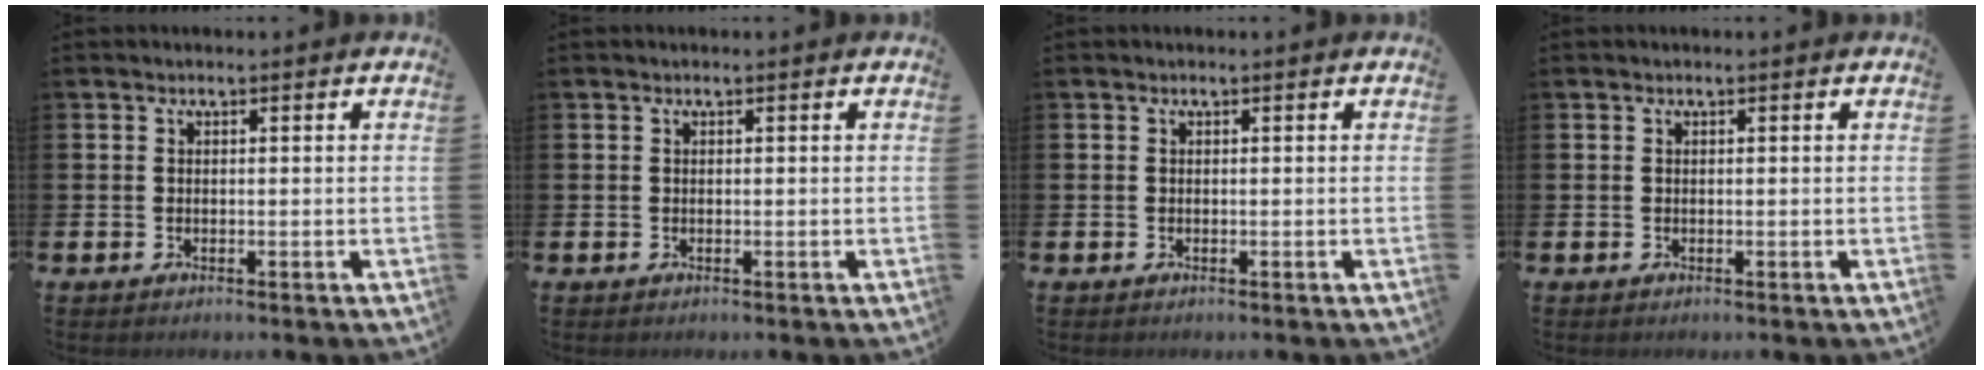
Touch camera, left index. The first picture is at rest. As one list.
[{"total": 0.0}, {"total": 0.0}, {"total": 0.0}]